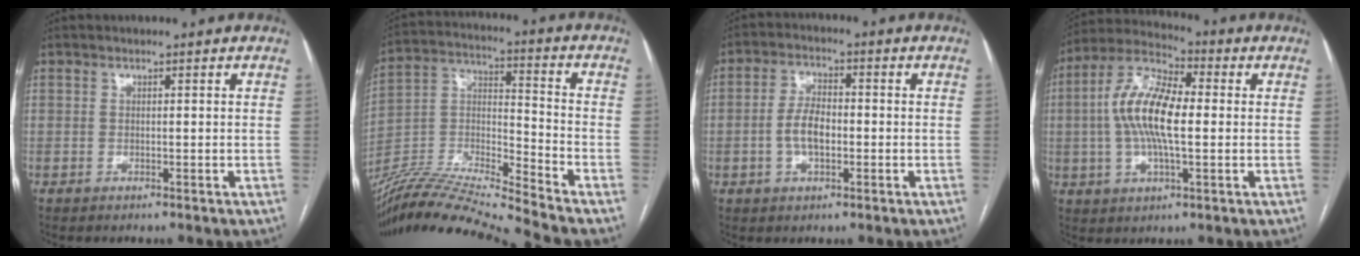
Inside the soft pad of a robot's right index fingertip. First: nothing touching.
{"total": 19.2, "force": [-17.7, -1.8, 7.3], "torque": [-0.148, 0.001, -0.323]}
{"total": 5.4, "force": [-1.0, 2.6, 4.6], "torque": [-0.100, 0.011, -0.017]}
{"total": 12.8, "force": [0.3, 4.3, 12.0], "torque": [-0.254, 0.021, 0.000]}